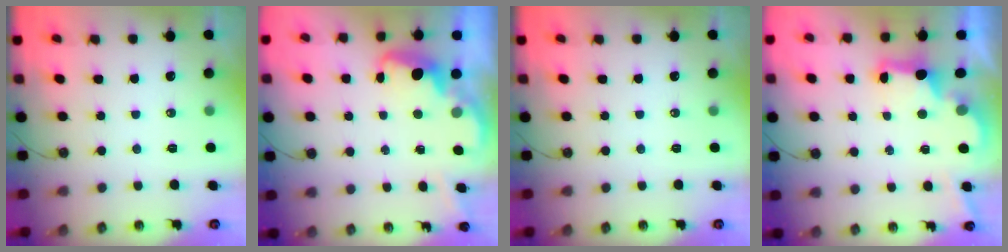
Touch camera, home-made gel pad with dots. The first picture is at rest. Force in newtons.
{"total": 2.7, "press": 2.6, "slide": 0.8}
{"total": 0.0}
{"total": 2.7, "press": 2.6, "slide": 0.9}